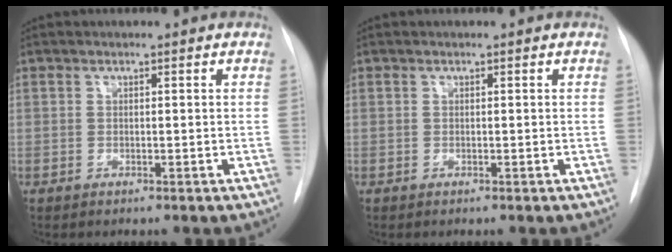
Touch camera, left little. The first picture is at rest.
{"total": 0.0}